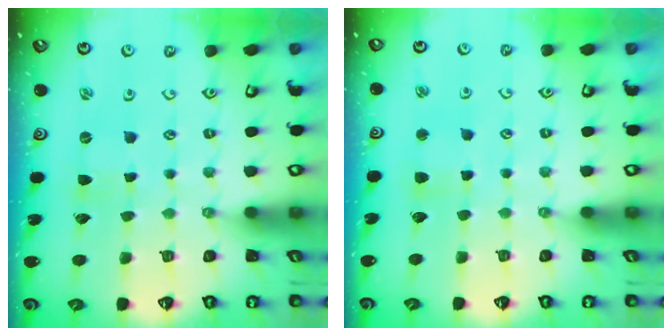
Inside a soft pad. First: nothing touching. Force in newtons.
{"total": 3.6, "press": 3.6, "slide": 0.3}